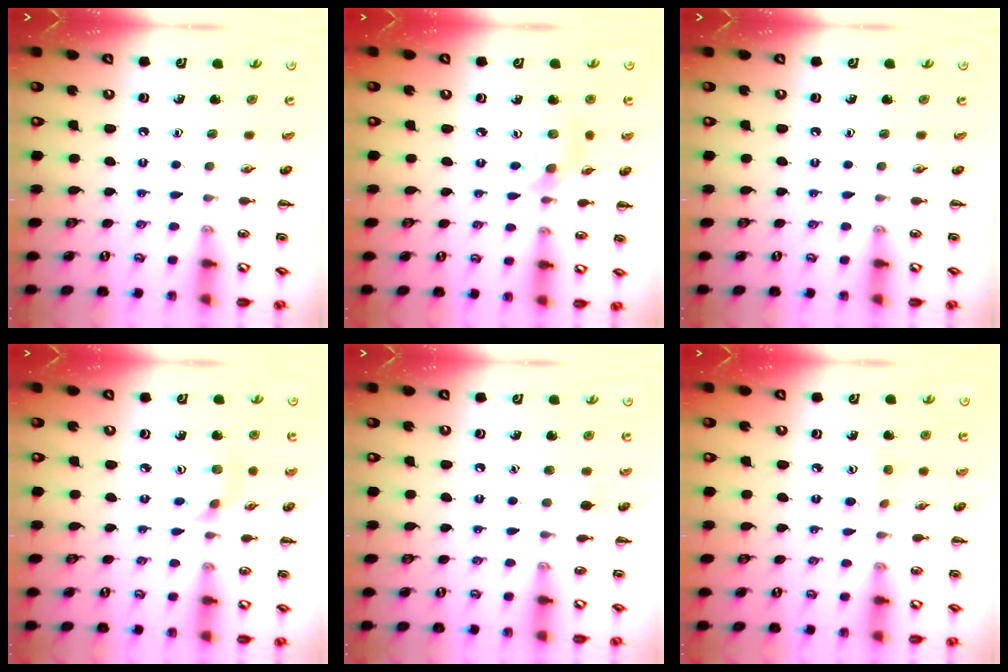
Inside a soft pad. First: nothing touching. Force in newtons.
{"total": 2.6, "press": 2.6, "slide": 0.6}
{"total": 0.0}
{"total": 2.7, "press": 2.6, "slide": 0.8}
{"total": 4.7, "press": 4.4, "slide": 1.6}
{"total": 3.4, "press": 3.3, "slide": 1.0}